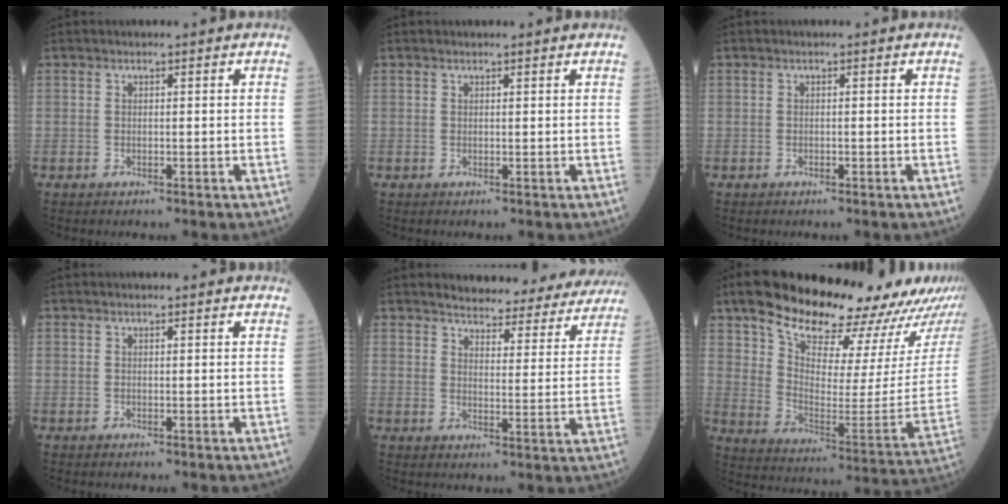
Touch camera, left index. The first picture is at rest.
{"total": 1.6, "force": [1.5, 0.0, 0.3], "torque": [-0.010, 0.004, 0.020]}
{"total": 0.0}
{"total": 7.3, "force": [7.2, 0.9, 1.2], "torque": [0.002, -0.003, 0.054]}
{"total": 20.1, "force": [18.8, 4.6, 5.3], "torque": [-0.042, -0.049, 0.210]}
{"total": 27.0, "force": [22.5, 4.2, 14.3], "torque": [-0.222, -0.051, 0.314]}